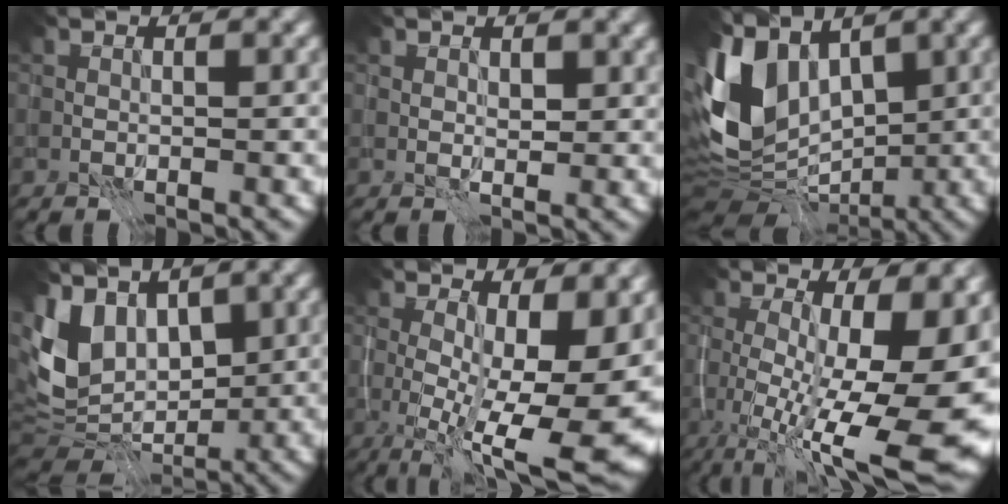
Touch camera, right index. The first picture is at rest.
{"total": 1.0, "force": [0.5, 0.7, 0.5], "torque": [-0.005, -0.004, 0.018]}
{"total": 10.6, "force": [1.5, 7.5, 7.3], "torque": [-0.167, -0.003, 0.023]}
{"total": 8.6, "force": [2.4, 6.0, 5.7], "torque": [-0.129, -0.006, 0.044]}
{"total": 15.5, "force": [-1.3, 5.2, 14.6], "torque": [-0.189, -0.018, 0.007]}
{"total": 16.6, "force": [-3.2, 5.3, 15.4], "torque": [-0.210, -0.020, -0.030]}